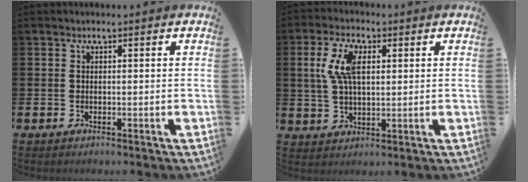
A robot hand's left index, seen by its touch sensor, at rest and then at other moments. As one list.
[{"total": 7.0, "force": [2.6, 3.4, 5.6], "torque": [-0.104, 0.006, 0.041]}]